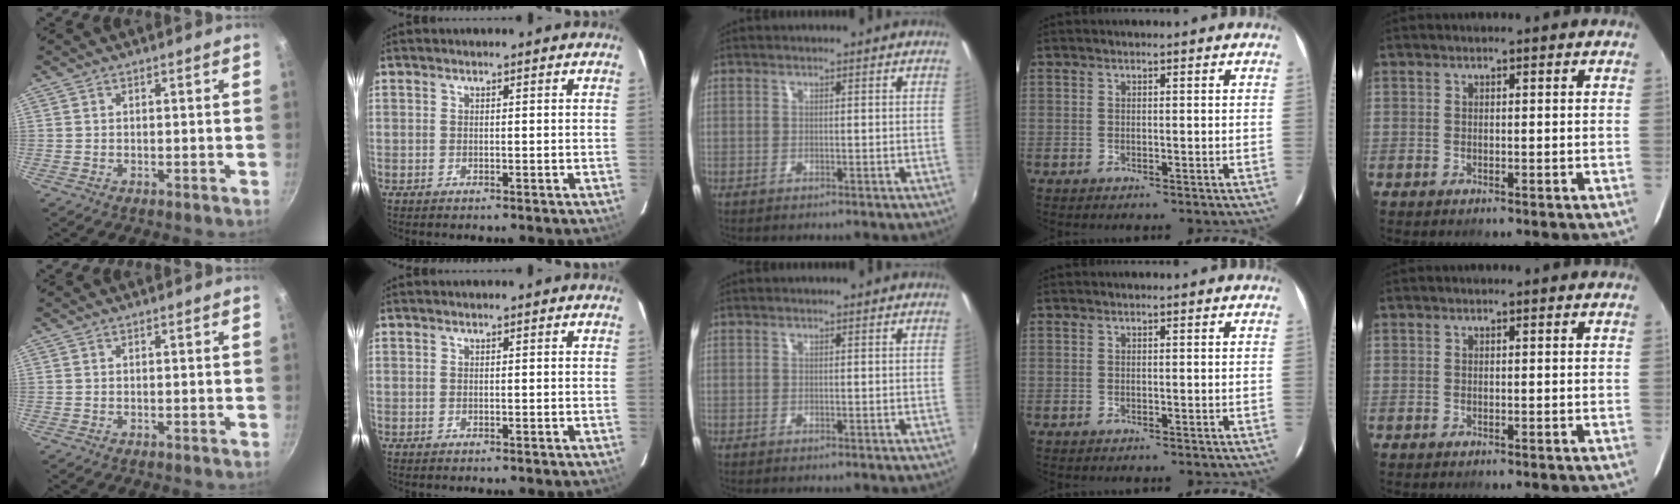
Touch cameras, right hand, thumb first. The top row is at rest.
{}